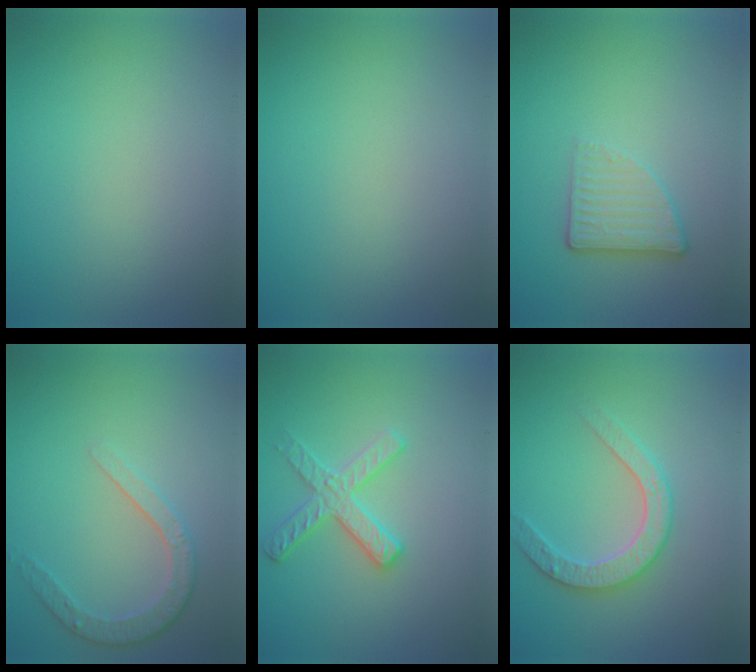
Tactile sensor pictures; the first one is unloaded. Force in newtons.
{"total": 0.0}
{"total": 3.0, "press": 2.1, "slide": 2.1}
{"total": 2.9, "press": 2.5, "slide": 1.6}
{"total": 2.8, "press": 2.8, "slide": 0.3}
{"total": 3.0, "press": 2.9, "slide": 0.5}